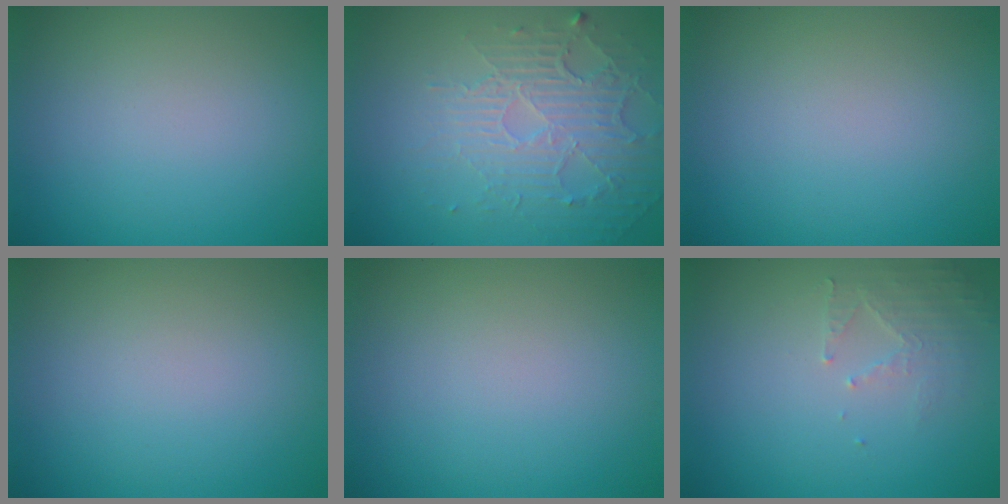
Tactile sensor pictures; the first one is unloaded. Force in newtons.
{"total": 5.8, "press": 3.4, "slide": 4.7}
{"total": 0.0}
{"total": 0.0}
{"total": 0.0}
{"total": 2.0, "press": 1.9, "slide": 0.3}